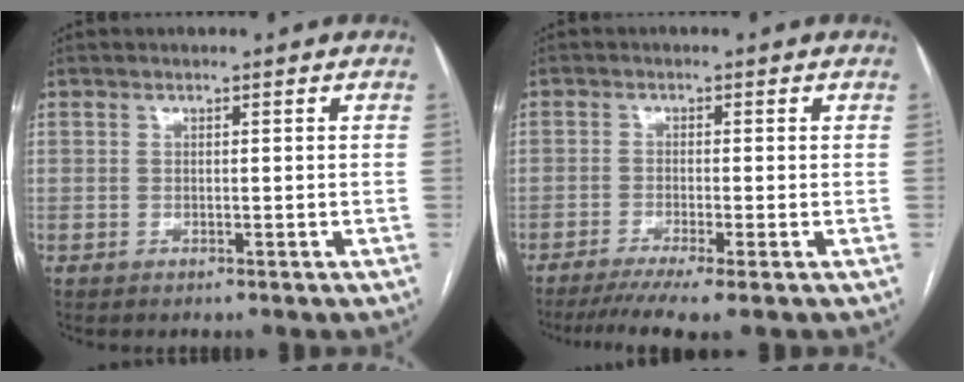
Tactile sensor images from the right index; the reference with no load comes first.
{"total": 6.5, "force": [-4.6, -0.3, 4.6], "torque": [-0.071, -0.011, -0.074]}